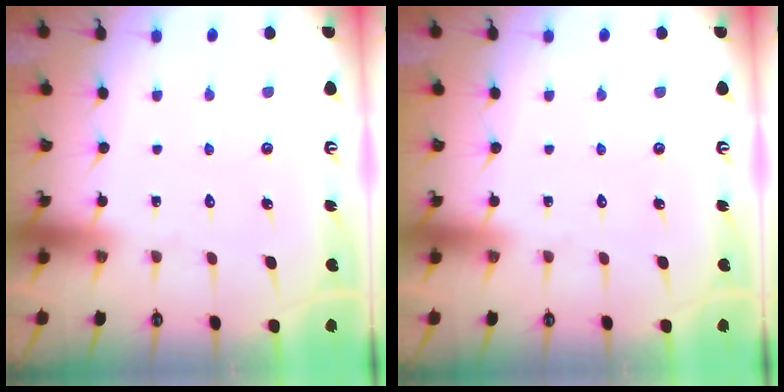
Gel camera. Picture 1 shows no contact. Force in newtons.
{"total": 0.0}